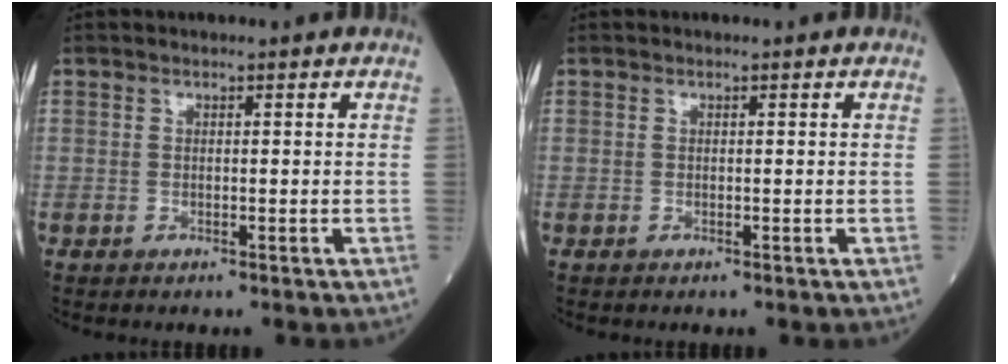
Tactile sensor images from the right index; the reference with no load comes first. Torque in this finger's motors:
{"motor_torque": [0.00, 0.00, 0.00, 0.00]}